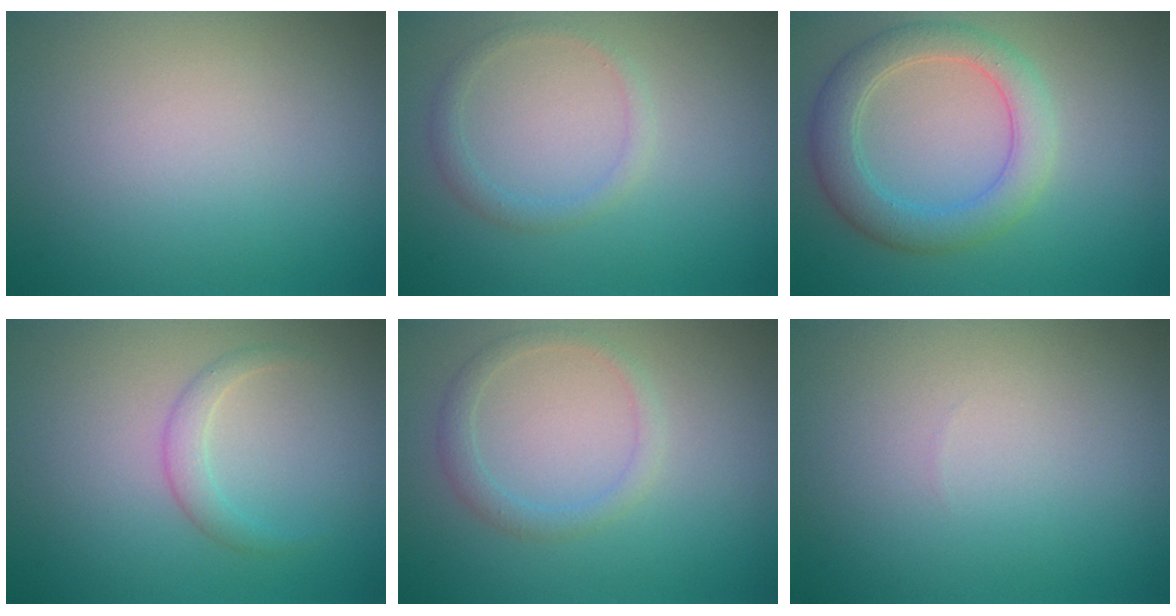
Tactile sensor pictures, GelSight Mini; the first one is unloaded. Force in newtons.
{"total": 1.4, "press": 1.4, "slide": 0.1}
{"total": 4.4, "press": 4.4, "slide": 0.2}
{"total": 1.6, "press": 1.6, "slide": 0.0}
{"total": 1.6, "press": 1.6, "slide": 0.1}
{"total": 0.0}